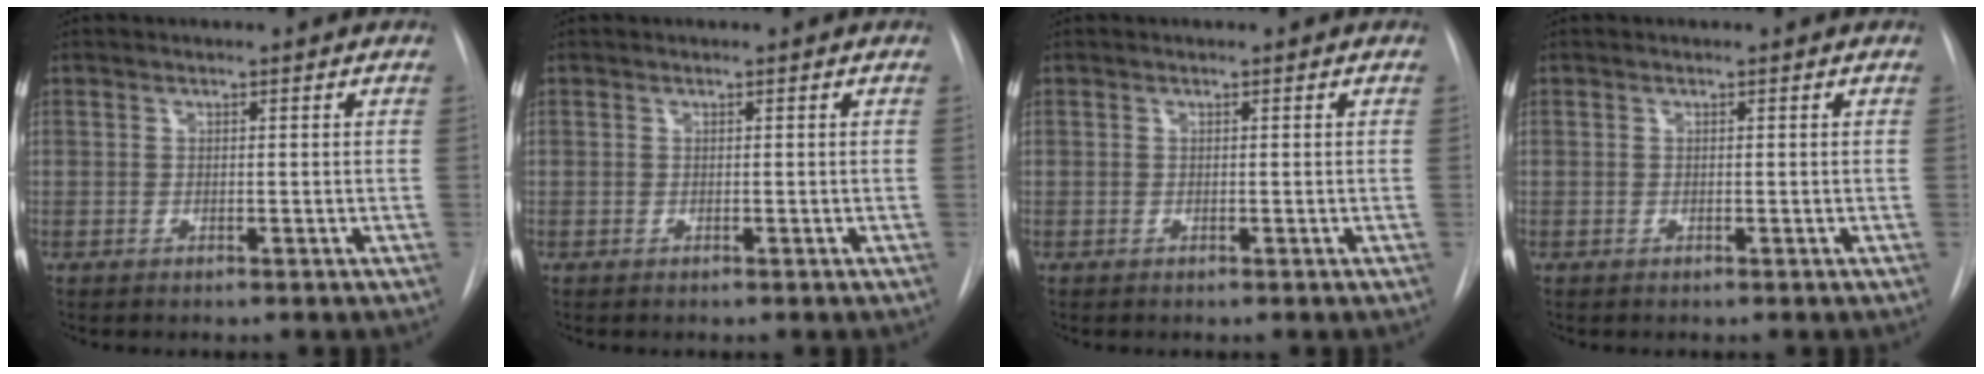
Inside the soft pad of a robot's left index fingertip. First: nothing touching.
{"total": 0.0}
{"total": 0.0}
{"total": 0.0}